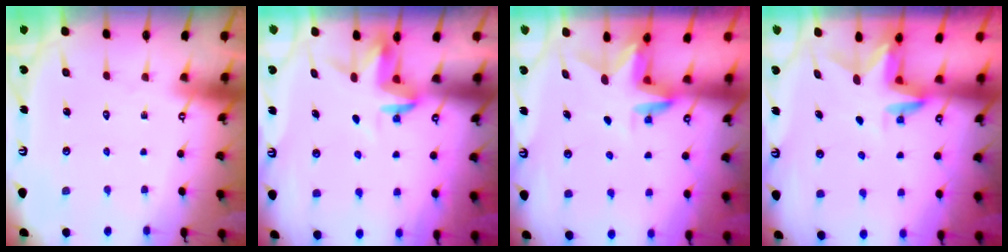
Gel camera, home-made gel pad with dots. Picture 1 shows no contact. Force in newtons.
{"total": 3.5, "press": 3.5, "slide": 0.2}
{"total": 3.1, "press": 3.1, "slide": 0.2}
{"total": 3.1, "press": 3.1, "slide": 0.2}